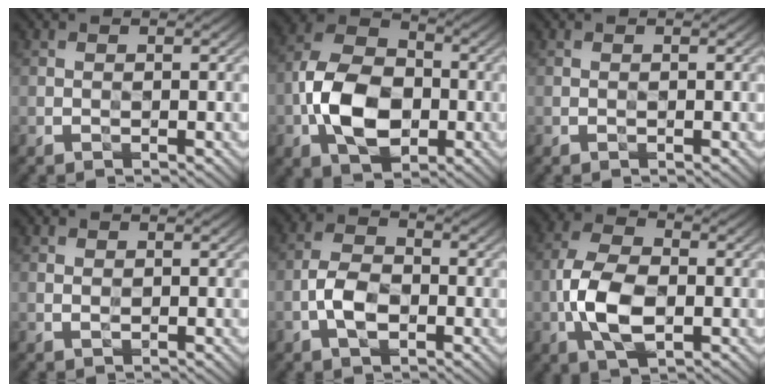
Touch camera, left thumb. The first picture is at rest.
{"total": 11.4, "force": [-2.8, 7.5, 8.1], "torque": [-0.177, -0.001, -0.062]}
{"total": 0.0}
{"total": 0.6, "force": [0.2, 0.4, 0.3], "torque": [-0.008, -0.001, 0.005]}
{"total": 5.3, "force": [-1.8, 2.9, 4.0], "torque": [-0.085, 0.003, -0.043]}
{"total": 8.9, "force": [-2.0, 4.8, 7.2], "torque": [-0.162, 0.003, -0.044]}